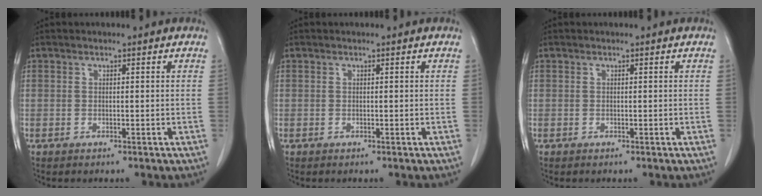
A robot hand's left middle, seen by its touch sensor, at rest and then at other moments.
{"total": 0.0}
{"total": 0.0}